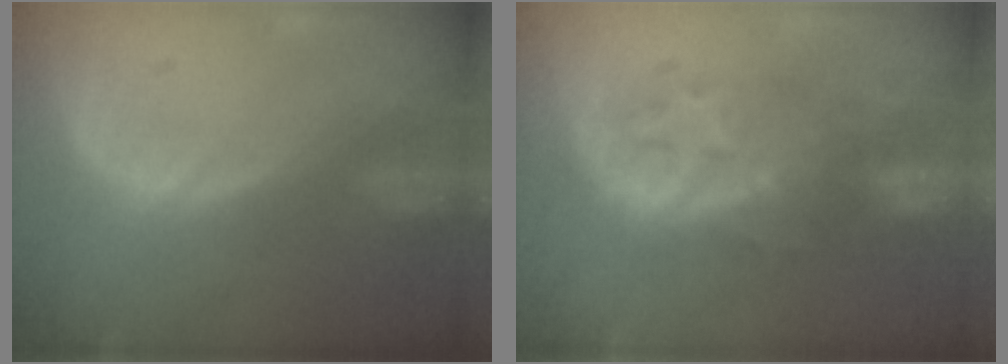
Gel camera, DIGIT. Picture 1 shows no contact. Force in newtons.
{"total": 8.0, "press": 7.8, "slide": 1.7}